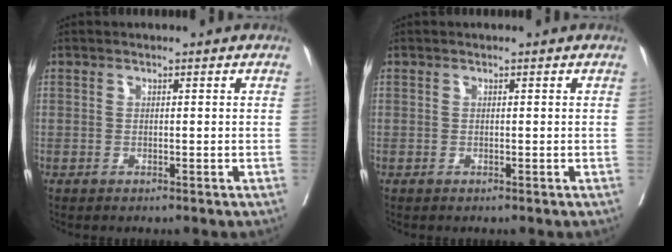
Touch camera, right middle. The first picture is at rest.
{"total": 0.0}